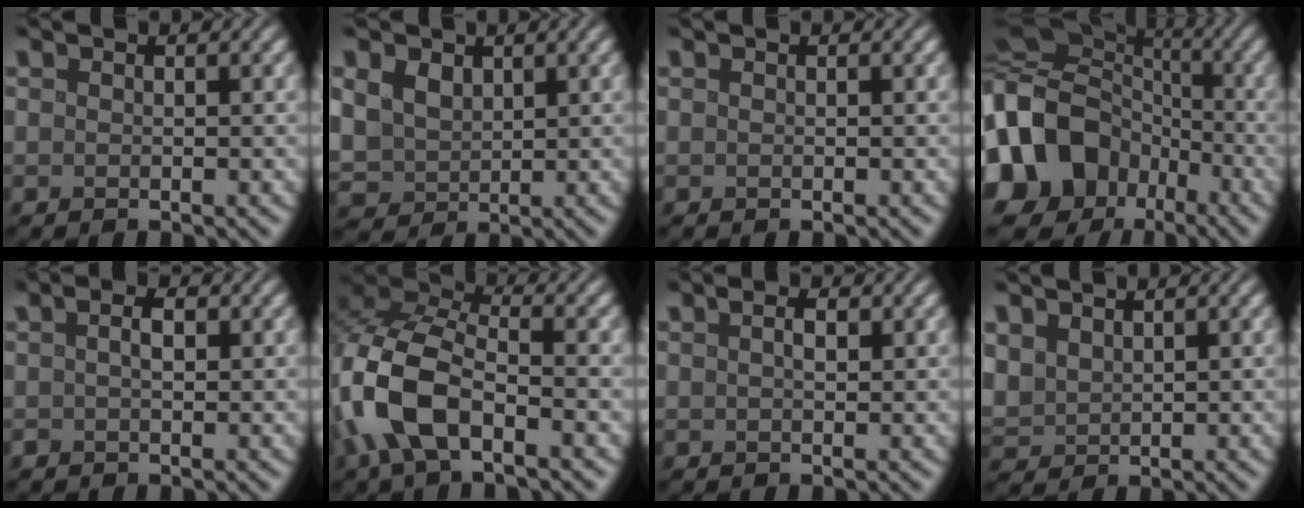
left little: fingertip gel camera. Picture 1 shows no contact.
{"total": 3.8, "force": [1.5, 3.0, 1.9], "torque": [-0.055, -0.003, 0.024]}
{"total": 0.0}
{"total": 17.5, "force": [-6.5, 14.3, 7.7], "torque": [-0.194, -0.027, -0.144]}
{"total": 1.6, "force": [0.4, 0.8, 1.3], "torque": [-0.024, 0.004, 0.004]}
{"total": 9.9, "force": [-3.3, 5.4, 7.7], "torque": [-0.184, 0.003, -0.073]}
{"total": 1.5, "force": [0.6, 0.6, 1.2], "torque": [-0.021, 0.004, 0.011]}
{"total": 2.7, "force": [1.6, 1.8, 1.2], "torque": [-0.038, 0.001, 0.036]}